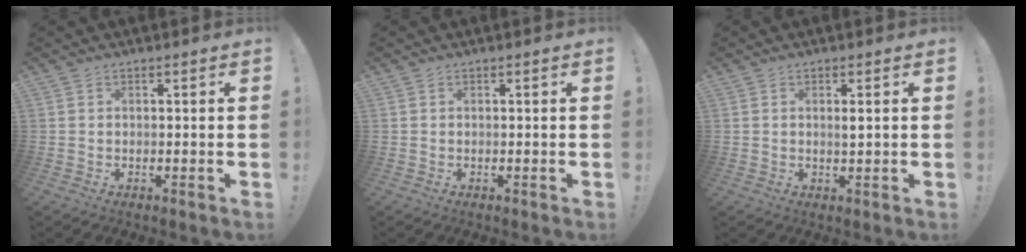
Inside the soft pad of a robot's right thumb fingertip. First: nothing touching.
{"total": 0.0}
{"total": 1.5, "force": [0.4, 0.0, 1.5], "torque": [-0.013, -0.008, 0.003]}